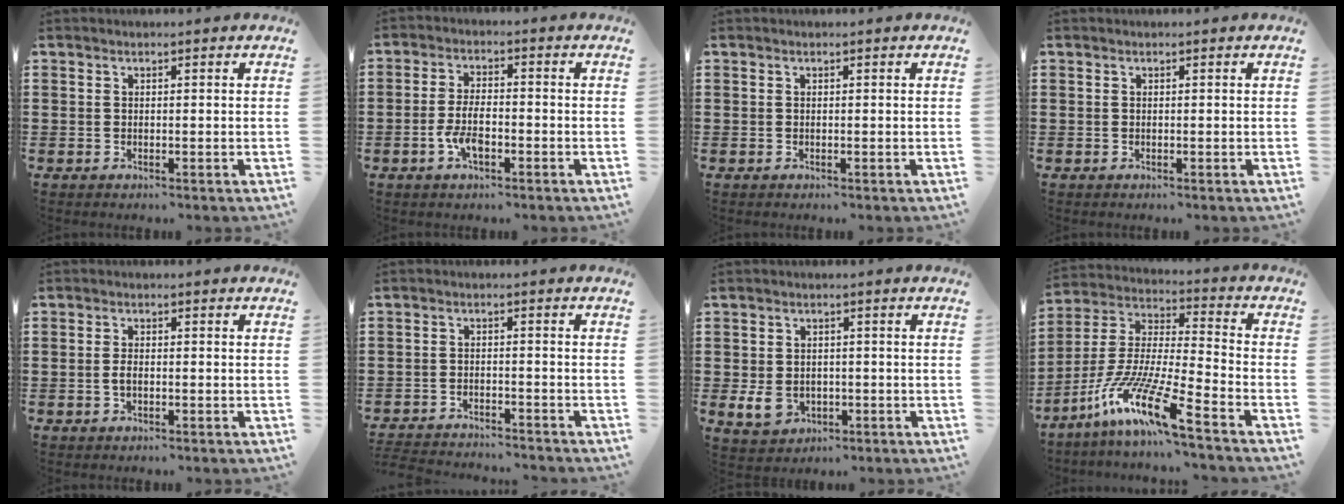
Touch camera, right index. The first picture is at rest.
{"total": 5.2, "force": [-1.9, 2.3, 4.2], "torque": [-0.099, -0.001, -0.042]}
{"total": 0.0}
{"total": 0.0}
{"total": 1.8, "force": [-0.4, 0.7, 1.5], "torque": [-0.038, -0.002, -0.010]}
{"total": 2.9, "force": [-2.9, -0.1, -0.1], "torque": [-0.004, -0.002, -0.062]}
{"total": 4.0, "force": [-1.1, 3.1, 2.2], "torque": [-0.059, -0.002, -0.023]}
{"total": 12.8, "force": [-9.4, 0.0, 8.6], "torque": [-0.193, -0.012, -0.190]}